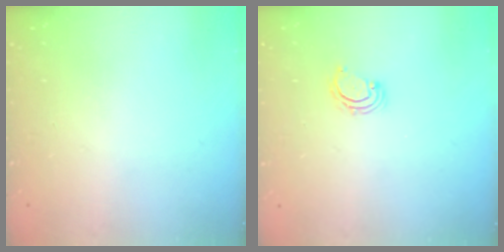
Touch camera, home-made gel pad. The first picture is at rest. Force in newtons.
{"total": 3.1, "press": 3.1, "slide": 0.5}